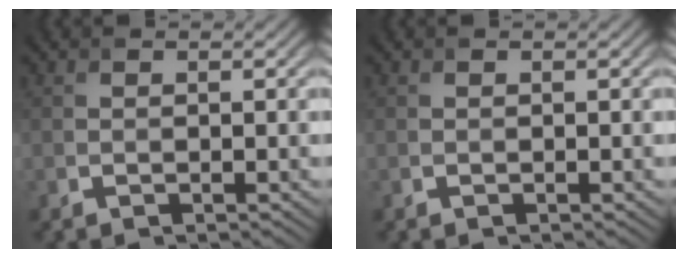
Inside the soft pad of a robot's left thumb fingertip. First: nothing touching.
{"total": 0.0}